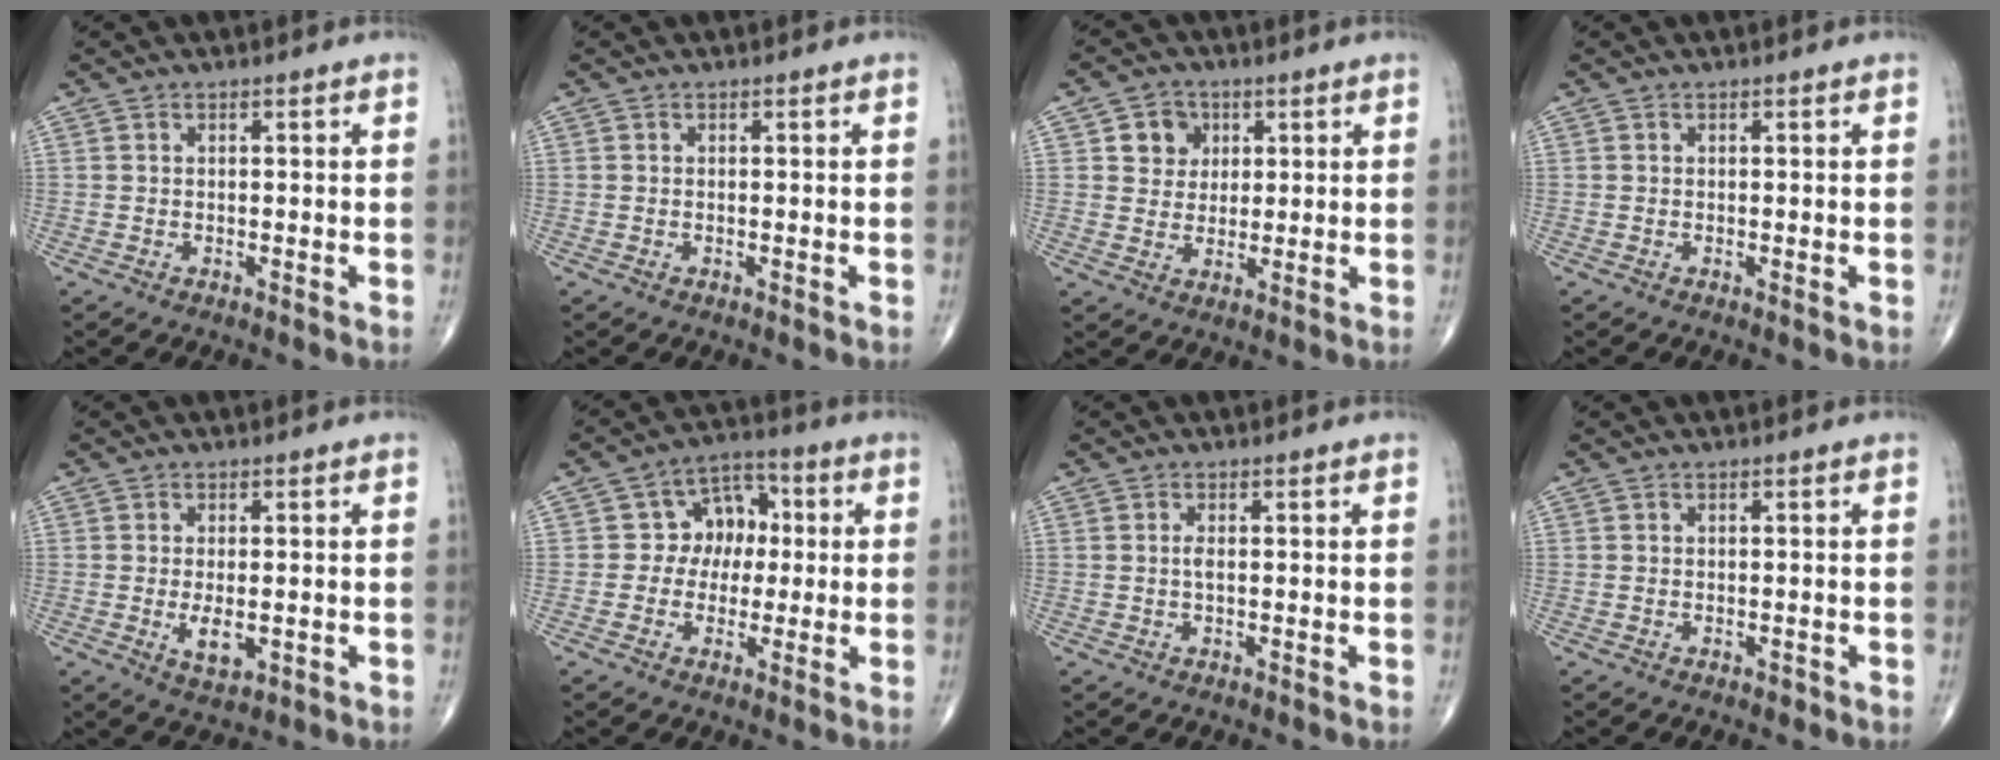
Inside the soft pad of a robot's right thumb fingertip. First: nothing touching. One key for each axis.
{"total": 0.0}
{"total": 5.8, "fx": 2.0, "fy": 5.2, "fz": 1.9, "tx": -0.001, "ty": -0.003, "tz": 0.030}
{"total": 0.0}
{"total": 4.4, "fx": -0.8, "fy": 2.1, "fz": 3.8, "tx": -0.062, "ty": -0.009, "tz": -0.009}
{"total": 8.8, "fx": 0.5, "fy": 7.2, "fz": 5.1, "tx": -0.029, "ty": 0.024, "tz": -0.005}
{"total": 1.0, "fx": 0.0, "fy": 0.3, "fz": 1.0, "tx": -0.022, "ty": -0.001, "tz": 0.000}
{"total": 0.5, "fx": -0.3, "fy": 0.3, "fz": 0.3, "tx": -0.001, "ty": 0.001, "tz": -0.006}